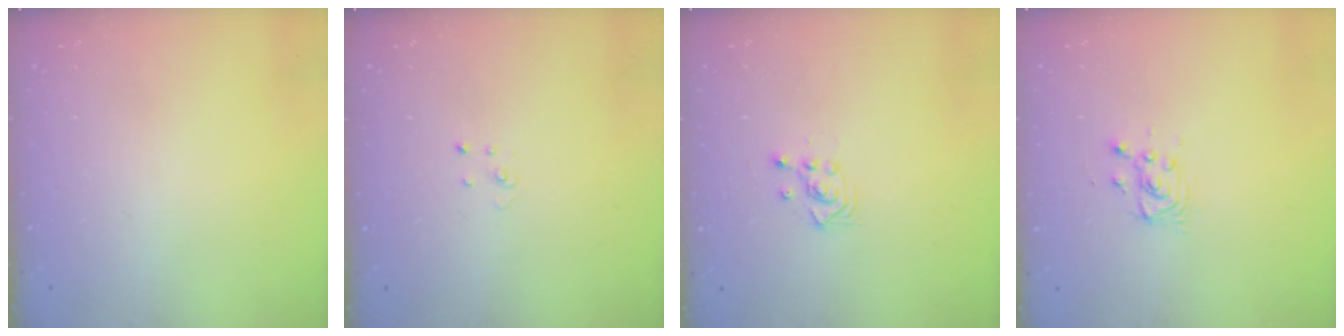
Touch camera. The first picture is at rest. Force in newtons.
{"total": 1.9, "press": 1.9, "slide": 0.2}
{"total": 2.3, "press": 2.3, "slide": 0.3}
{"total": 3.5, "press": 3.5, "slide": 0.4}